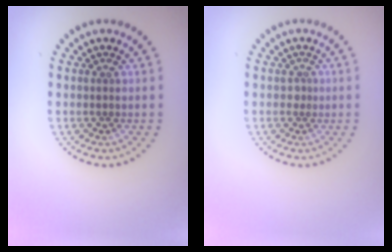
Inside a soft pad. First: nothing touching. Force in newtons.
{"total": 0.8, "press": 0.5, "slide": 0.6}